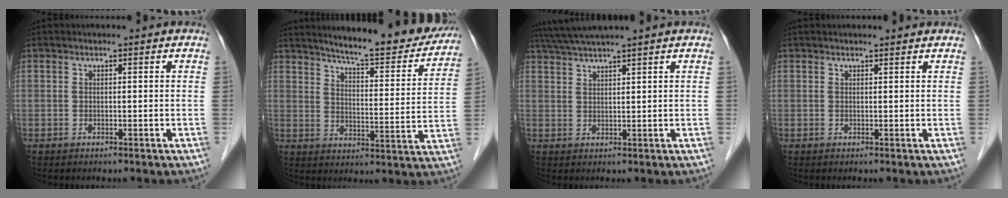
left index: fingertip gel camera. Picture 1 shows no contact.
{"total": 18.3, "force": [16.5, 2.5, 7.5], "torque": [-0.098, -0.039, 0.207]}
{"total": 5.7, "force": [4.9, -1.2, 2.7], "torque": [-0.052, 0.023, 0.092]}
{"total": 2.3, "force": [2.2, 0.3, 0.4], "torque": [-0.010, 0.013, 0.026]}